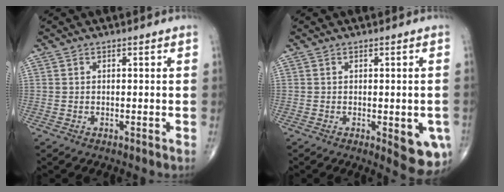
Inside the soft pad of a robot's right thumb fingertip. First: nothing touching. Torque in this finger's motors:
{"motor_torque": [0.86, 0.92, -0.06, -0.28, 0.15]}